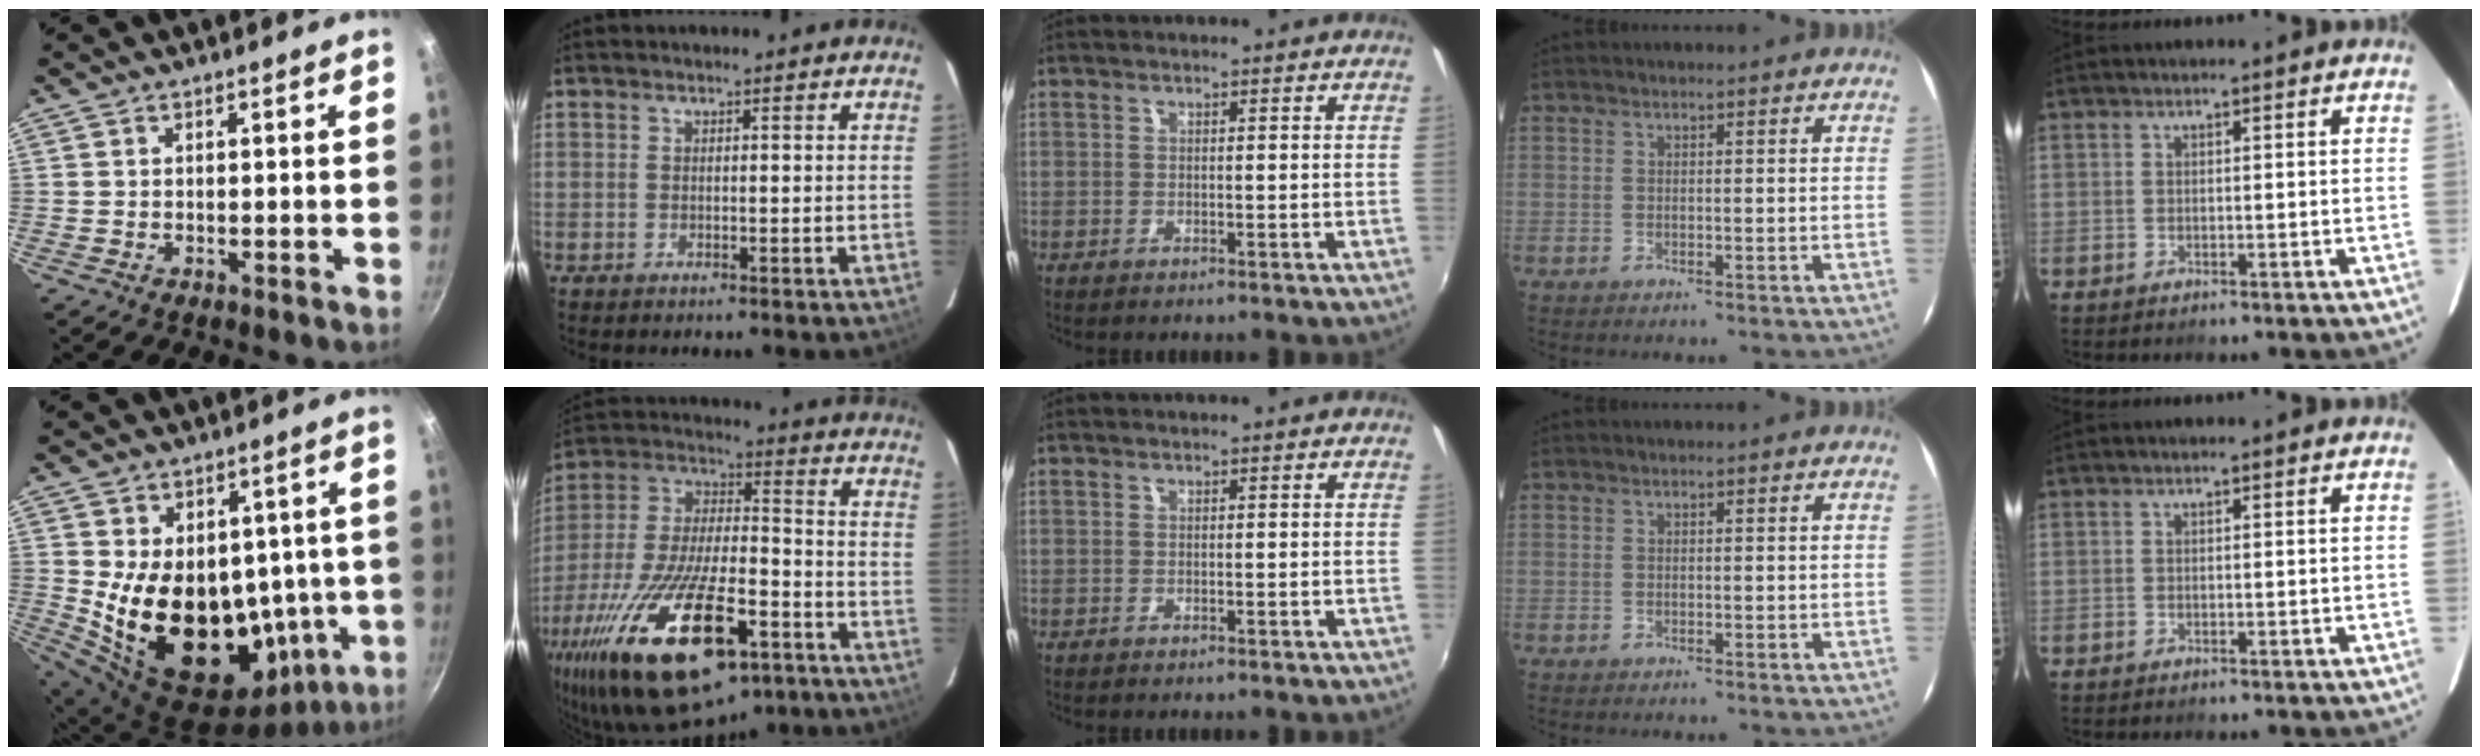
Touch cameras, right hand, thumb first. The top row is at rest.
{"thumb": {"total": 23.3, "force": [-0.1, 15.6, 17.3], "torque": [-0.255, -0.023, 0.028]}, "index": {"total": 31.9, "force": [-18.1, 12.9, 22.9], "torque": [-0.463, -0.043, -0.289]}}